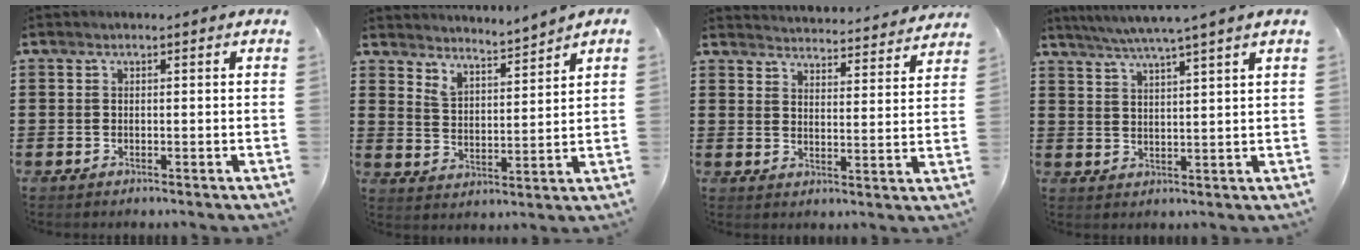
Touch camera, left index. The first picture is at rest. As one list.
[{"total": 3.8, "force": [3.8, -0.4, 0.0], "torque": [-0.017, -0.025, 0.065]}, {"total": 3.8, "force": [3.8, -0.4, -0.2], "torque": [-0.007, -0.036, 0.062]}, {"total": 4.3, "force": [3.7, -0.9, 2.1], "torque": [-0.050, -0.016, 0.063]}]